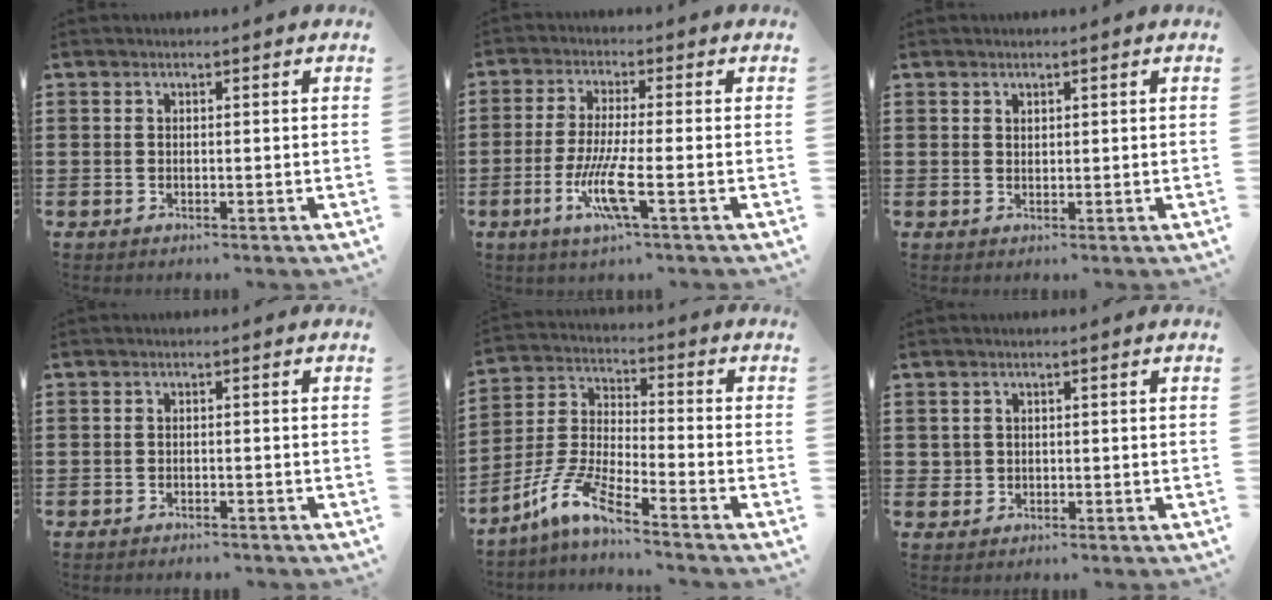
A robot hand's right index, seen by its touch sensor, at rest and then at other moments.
{"total": 7.8, "force": [-2.6, 0.9, 7.3], "torque": [-0.162, -0.023, -0.056]}
{"total": 1.0, "force": [0.8, 0.6, 0.2], "torque": [-0.004, 0.003, 0.016]}
{"total": 0.8, "force": [-0.8, 0.1, 0.1], "torque": [-0.004, 0.001, -0.017]}
{"total": 7.7, "force": [-6.0, 0.7, 4.8], "torque": [-0.129, -0.015, -0.125]}
{"total": 1.3, "force": [0.1, 1.2, 0.2], "torque": [-0.007, 0.008, 0.001]}